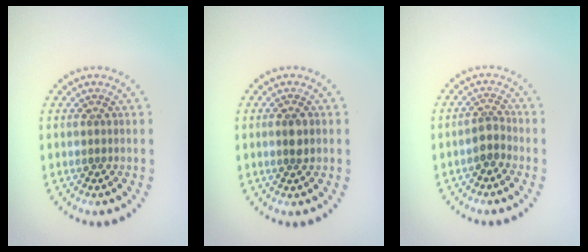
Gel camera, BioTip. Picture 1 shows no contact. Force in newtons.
{"total": 1.6, "press": 1.5, "slide": 0.5}
{"total": 1.7, "press": 1.4, "slide": 1.0}